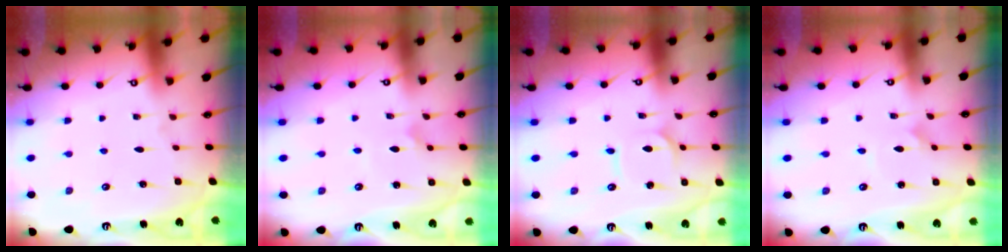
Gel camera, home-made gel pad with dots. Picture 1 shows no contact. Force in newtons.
{"total": 2.6, "press": 2.6, "slide": 0.3}
{"total": 2.4, "press": 2.4, "slide": 0.3}
{"total": 1.7, "press": 1.7, "slide": 0.0}